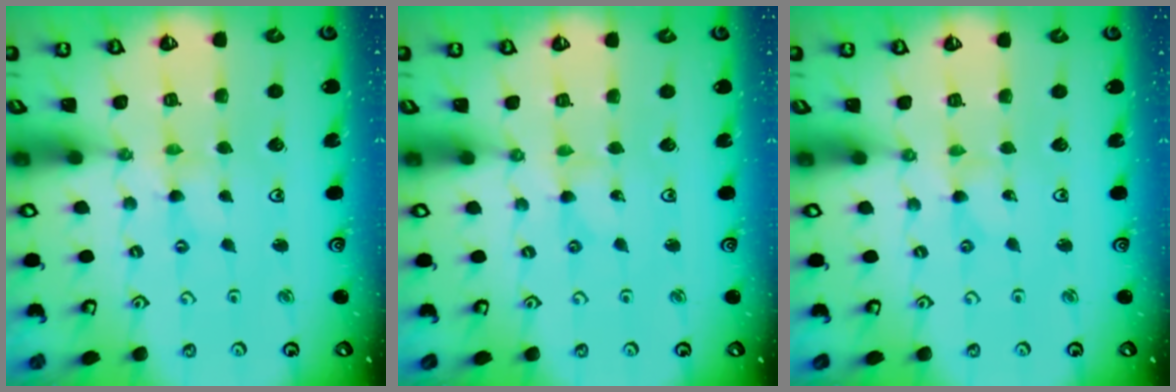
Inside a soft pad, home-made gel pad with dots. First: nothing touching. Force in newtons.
{"total": 0.0}
{"total": 0.0}